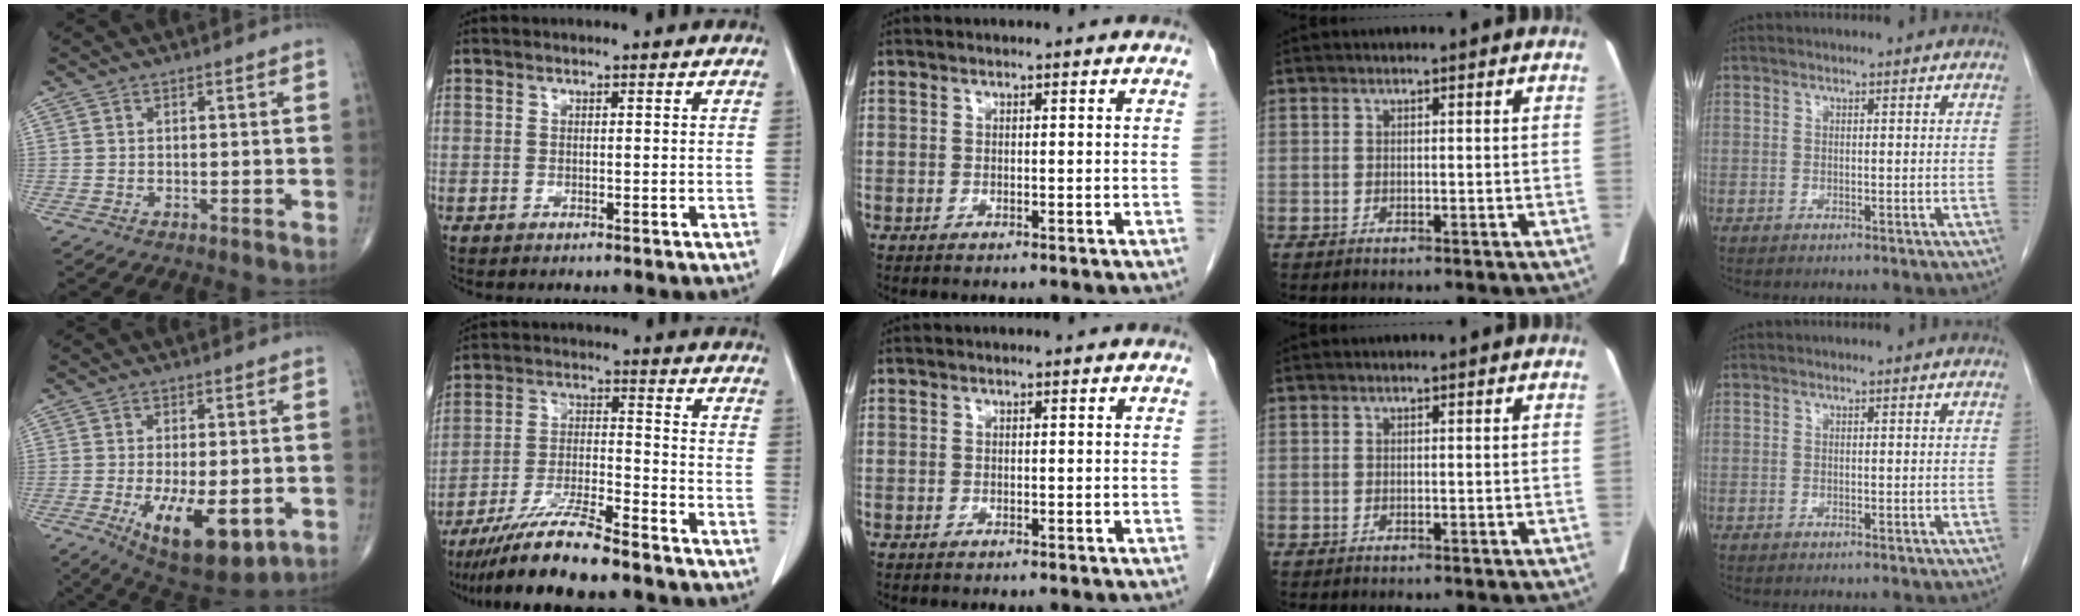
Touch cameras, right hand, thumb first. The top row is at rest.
{"thumb": {"total": 14.6, "force": [-4.6, 6.2, 12.4], "torque": [-0.191, -0.018, -0.053]}, "index": {"total": 10.7, "force": [-8.9, 0.3, 5.9], "torque": [-0.108, -0.018, -0.161]}}